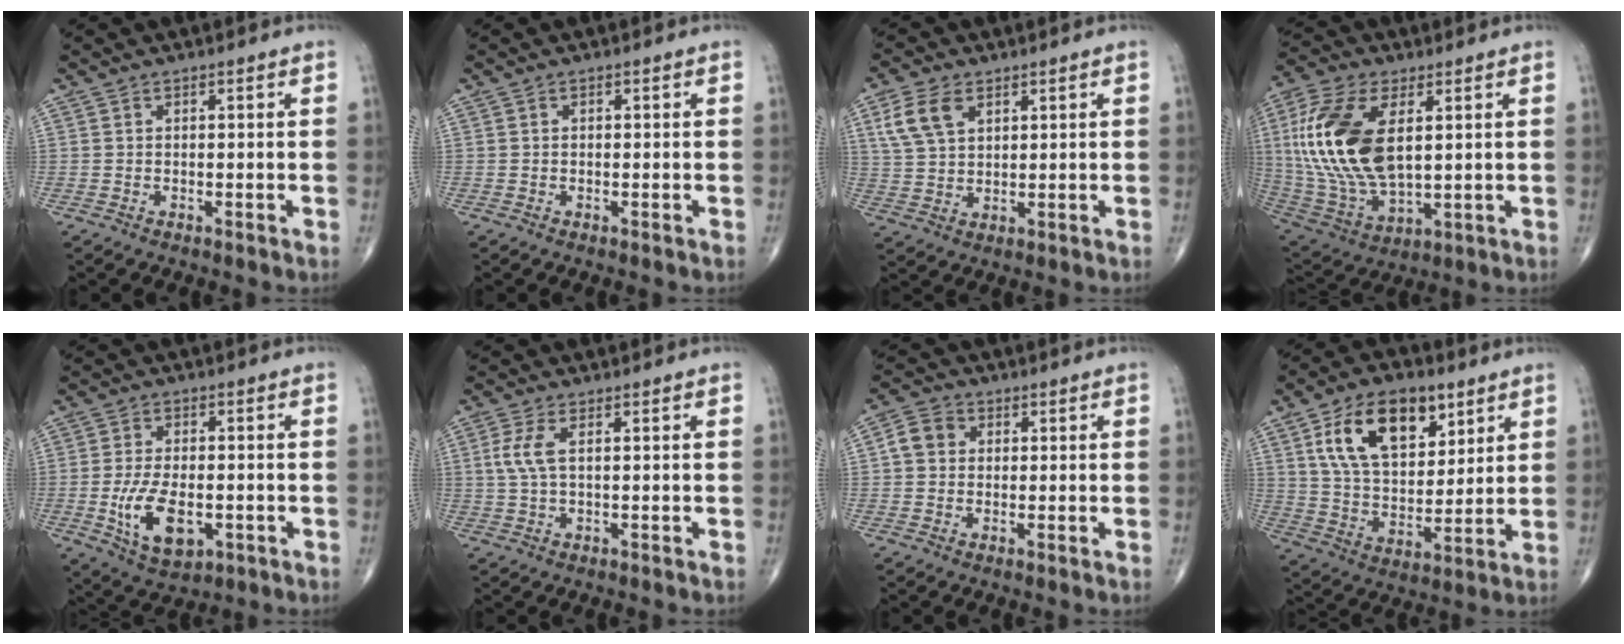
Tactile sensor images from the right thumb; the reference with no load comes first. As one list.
[{"total": 0.0}, {"total": 7.7, "force": [3.4, 4.7, 5.1], "torque": [-0.099, -0.004, 0.071]}, {"total": 21.2, "force": [4.0, 11.1, 17.6], "torque": [-0.375, -0.018, 0.079]}, {"total": 10.3, "force": [-2.6, 5.5, 8.4], "torque": [-0.149, -0.003, -0.034]}, {"total": 4.2, "force": [0.8, 1.5, 3.8], "torque": [-0.105, 0.009, 0.019]}, {"total": 4.5, "force": [0.5, 3.9, 2.3], "torque": [-0.033, 0.012, 0.000]}, {"total": 17.8, "force": [8.2, 10.0, 12.3], "torque": [-0.171, -0.030, 0.151]}]